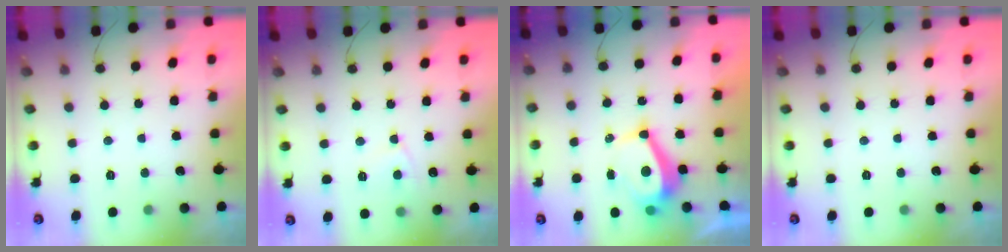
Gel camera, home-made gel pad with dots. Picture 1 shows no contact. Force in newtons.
{"total": 5.2, "press": 5.2, "slide": 0.6}
{"total": 6.8, "press": 6.7, "slide": 0.8}
{"total": 0.0}